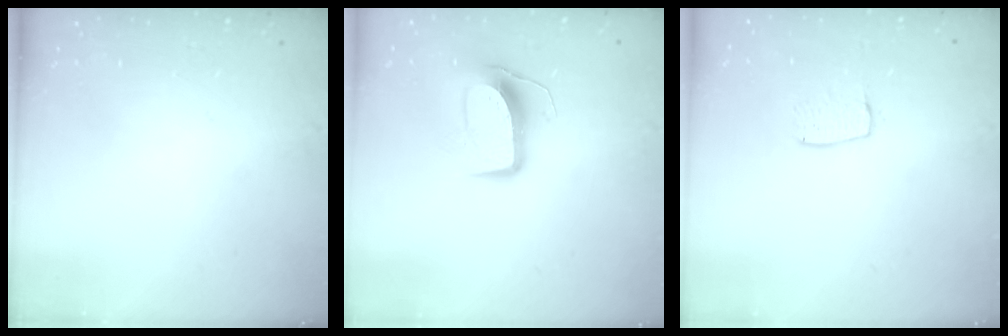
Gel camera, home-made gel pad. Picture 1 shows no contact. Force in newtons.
{"total": 10.3, "press": 10.3, "slide": 0.7}
{"total": 6.0, "press": 6.0, "slide": 0.4}